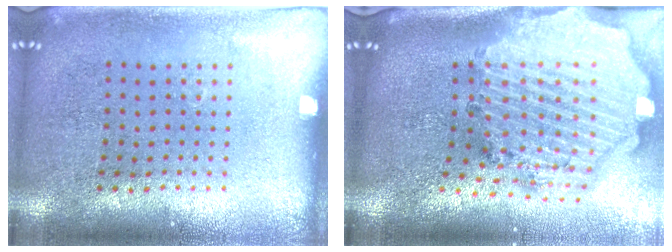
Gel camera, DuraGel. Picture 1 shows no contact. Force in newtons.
{"total": 4.1, "press": 3.3, "slide": 2.4}